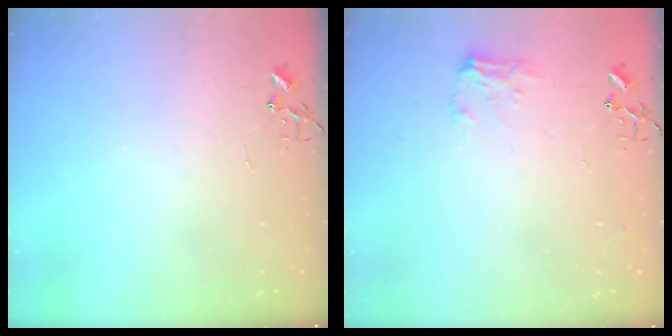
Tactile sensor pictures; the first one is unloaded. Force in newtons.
{"total": 7.9, "press": 7.9, "slide": 0.5}